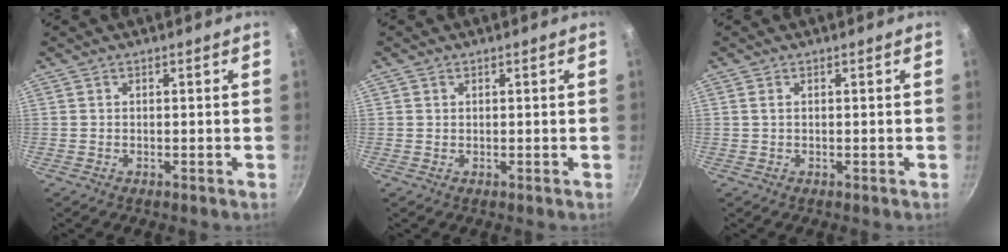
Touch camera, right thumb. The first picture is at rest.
{"total": 0.6, "force": [0.3, 0.5, 0.1], "torque": [-0.001, 0.000, 0.003]}
{"total": 0.7, "force": [0.2, 0.3, 0.6], "torque": [-0.010, 0.001, 0.003]}